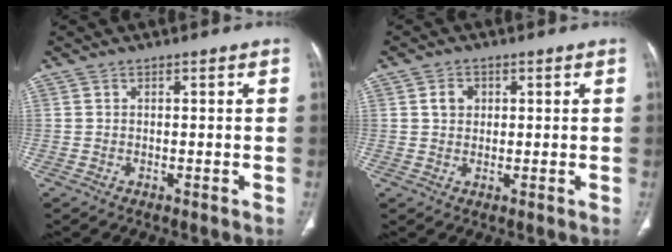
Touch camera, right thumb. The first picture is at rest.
{"total": 3.0, "force": [0.9, 2.5, 1.5], "torque": [-0.015, 0.001, 0.015]}